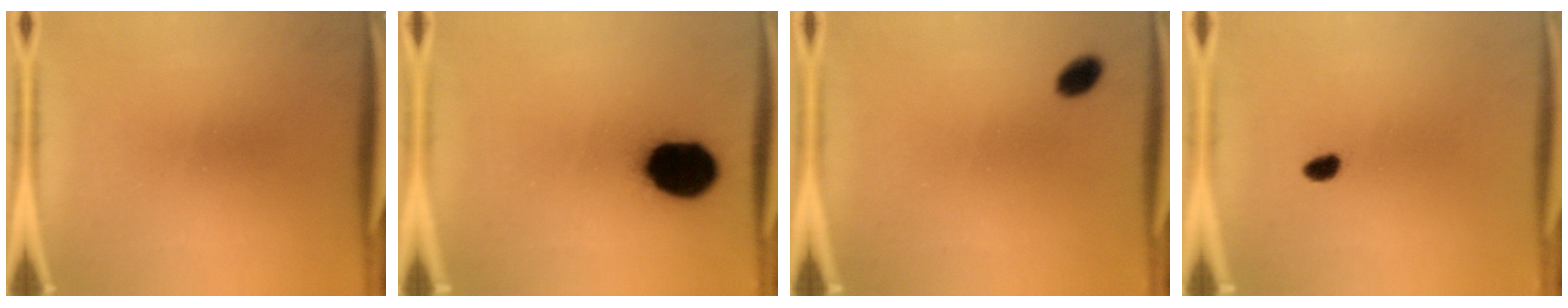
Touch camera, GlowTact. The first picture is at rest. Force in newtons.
{"total": 17.6}
{"total": 3.1}
{"total": 2.0}